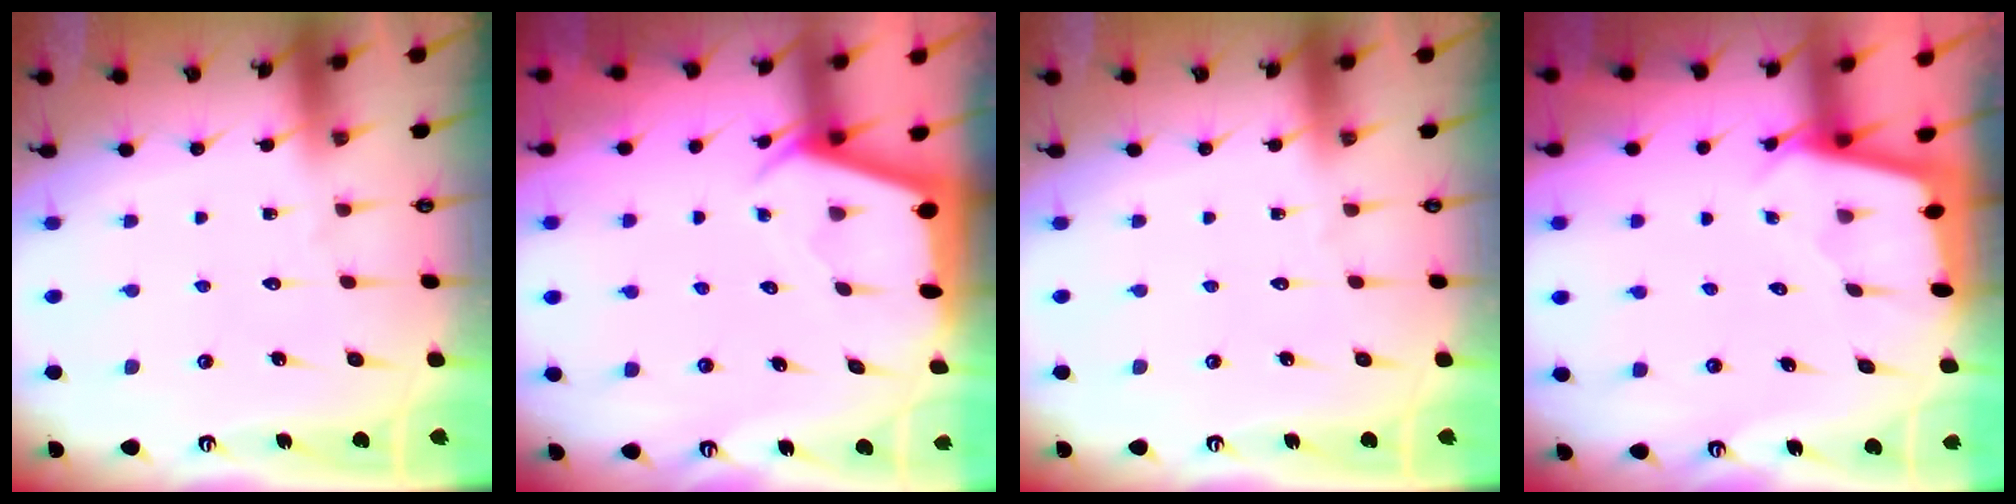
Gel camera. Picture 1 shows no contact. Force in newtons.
{"total": 2.5, "press": 2.5, "slide": 0.3}
{"total": 0.0}
{"total": 1.8, "press": 1.8, "slide": 0.2}